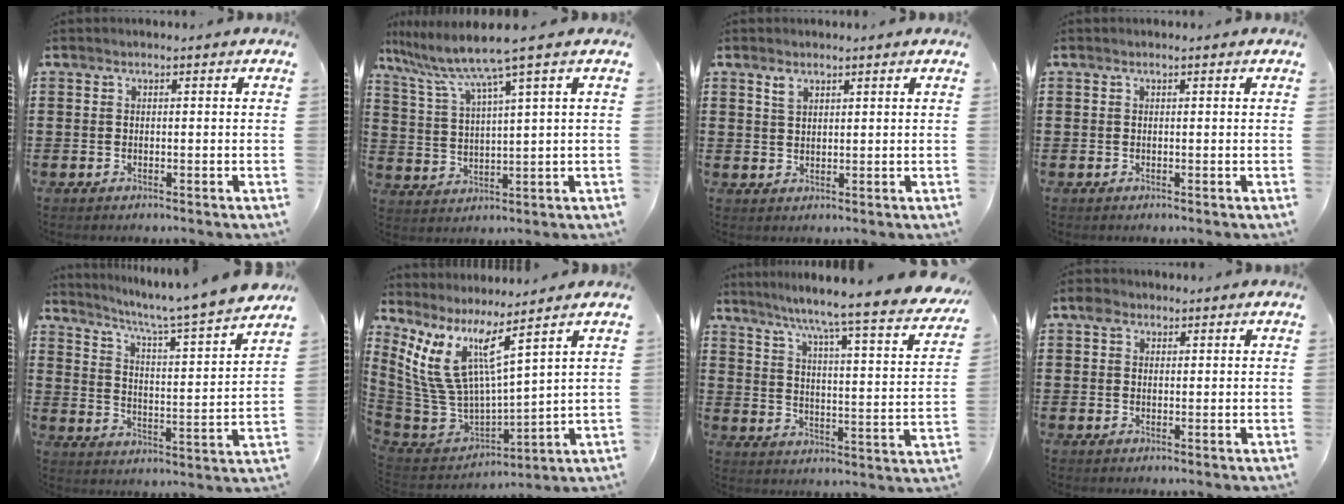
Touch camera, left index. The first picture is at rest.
{"total": 6.7, "force": [4.8, -0.8, 4.7], "torque": [-0.117, -0.032, 0.073]}
{"total": 2.2, "force": [1.6, 1.2, 0.8], "torque": [-0.013, -0.001, 0.029]}
{"total": 0.0}
{"total": 5.4, "force": [4.8, -1.0, 2.2], "torque": [-0.066, -0.049, 0.070]}
{"total": 9.8, "force": [5.4, 3.2, 7.5], "torque": [-0.202, -0.065, 0.088]}
{"total": 5.8, "force": [5.0, -1.2, 2.8], "torque": [-0.069, -0.056, 0.069]}
{"total": 2.1, "force": [1.2, 1.5, 0.6], "torque": [-0.010, 0.003, 0.021]}